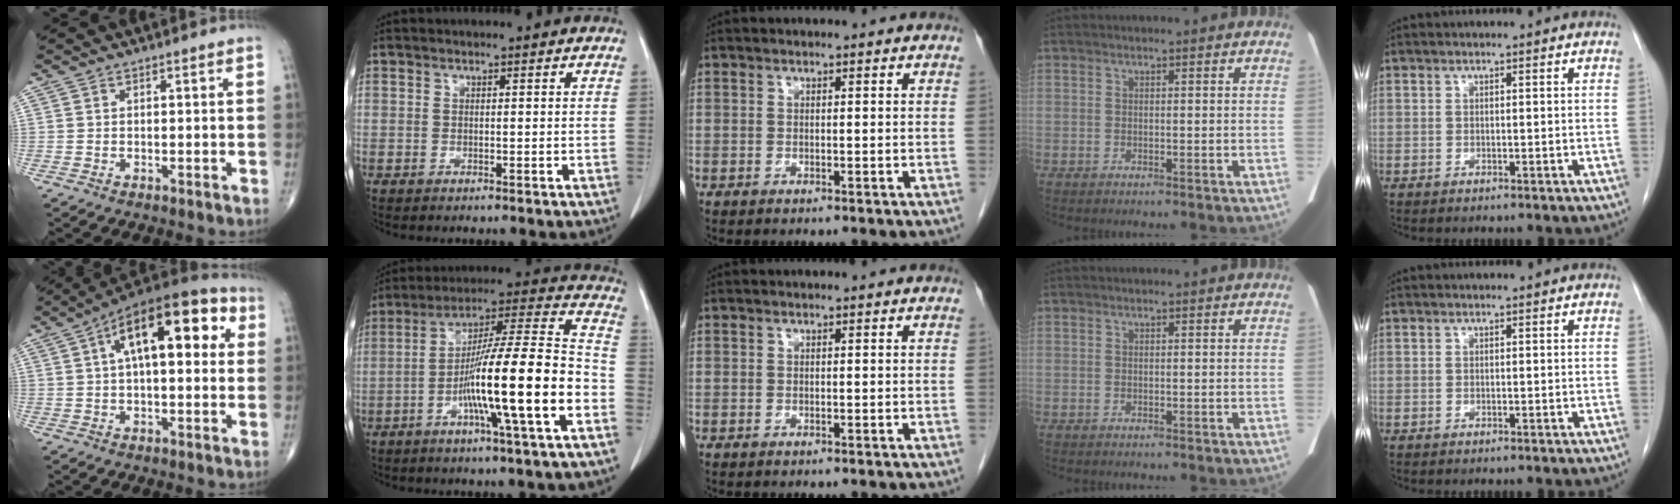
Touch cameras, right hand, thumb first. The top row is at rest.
{"thumb": {"total": 19.4, "force": [5.3, 8.6, 16.5], "torque": [-0.233, 0.031, 0.072]}, "index": {"total": 18.3, "force": [-6.1, -0.2, 17.2], "torque": [-0.283, 0.003, -0.105]}}